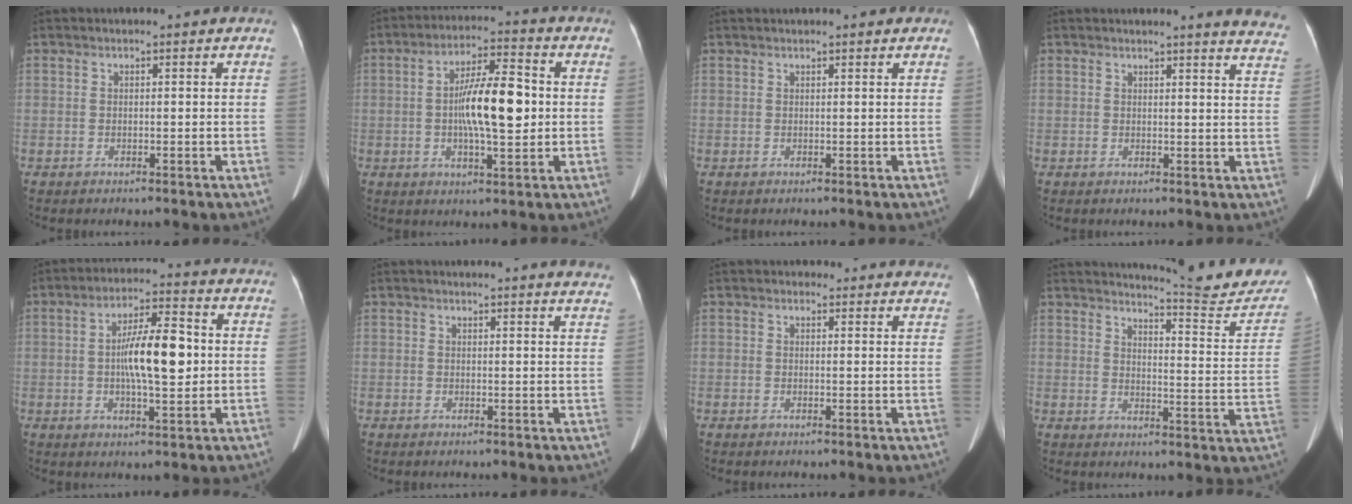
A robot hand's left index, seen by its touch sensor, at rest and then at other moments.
{"total": 10.9, "force": [0.0, 2.6, 10.6], "torque": [-0.190, 0.012, -0.002]}
{"total": 3.2, "force": [2.6, 0.7, 1.6], "torque": [-0.017, 0.026, 0.032]}
{"total": 9.6, "force": [9.3, 0.1, 2.6], "torque": [-0.011, -0.061, 0.069]}
{"total": 9.8, "force": [0.3, 2.4, 9.5], "torque": [-0.170, 0.013, 0.003]}
{"total": 10.3, "force": [10.1, 0.5, 2.2], "torque": [-0.008, -0.030, 0.087]}
{"total": 7.5, "force": [7.1, 2.3, 0.4], "torque": [0.029, 0.000, 0.051]}
{"total": 14.7, "force": [14.4, 0.3, 3.0], "torque": [-0.031, -0.088, 0.161]}